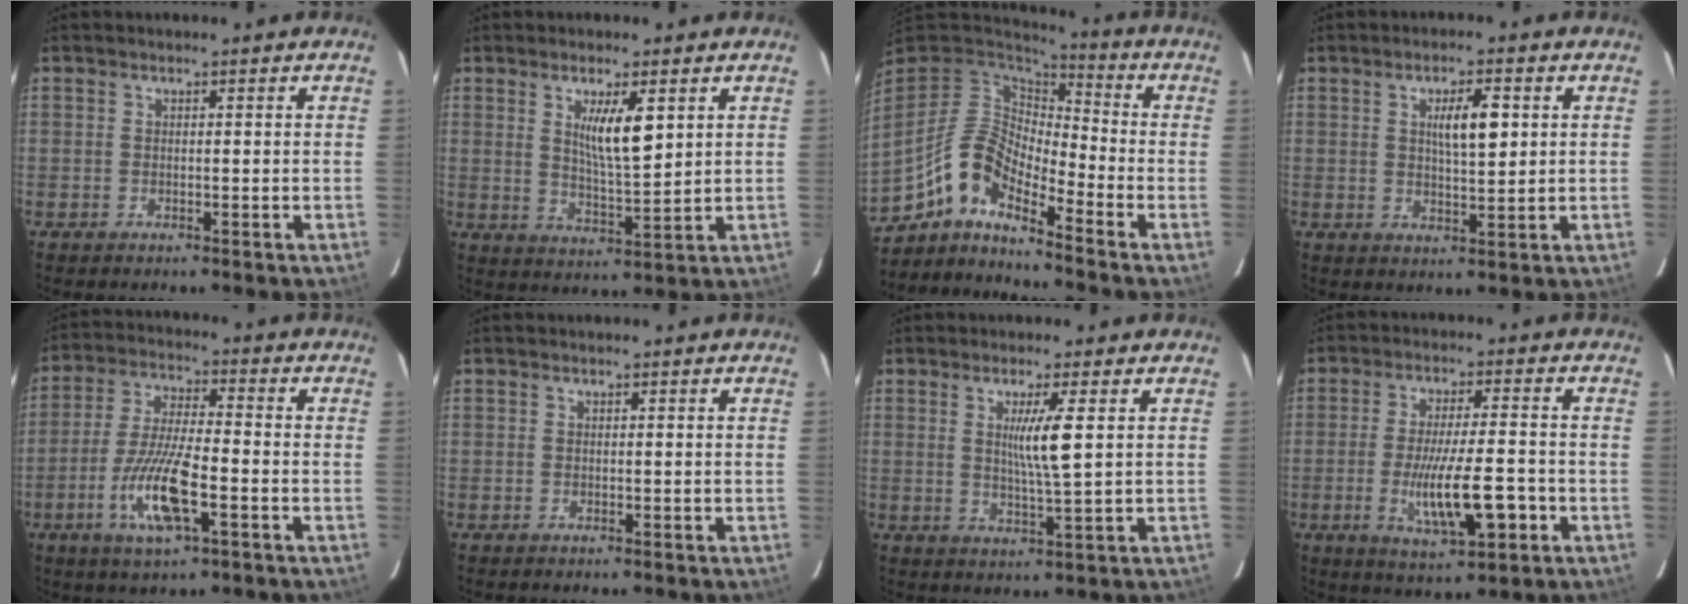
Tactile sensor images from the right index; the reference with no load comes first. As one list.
[{"total": 7.0, "force": [2.7, 1.1, 6.4], "torque": [-0.113, -0.010, 0.050]}, {"total": 10.2, "force": [-7.7, 2.6, 6.0], "torque": [-0.130, 0.029, -0.147]}, {"total": 5.5, "force": [1.5, 1.2, 5.2], "torque": [-0.089, 0.003, 0.028]}, {"total": 11.2, "force": [-4.2, 1.8, 10.2], "torque": [-0.204, -0.012, -0.077]}, {"total": 0.0}, {"total": 5.5, "force": [1.3, -0.6, 5.3], "torque": [-0.096, -0.012, 0.025]}, {"total": 10.8, "force": [-3.1, 1.8, 10.2], "torque": [-0.180, -0.012, -0.045]}]